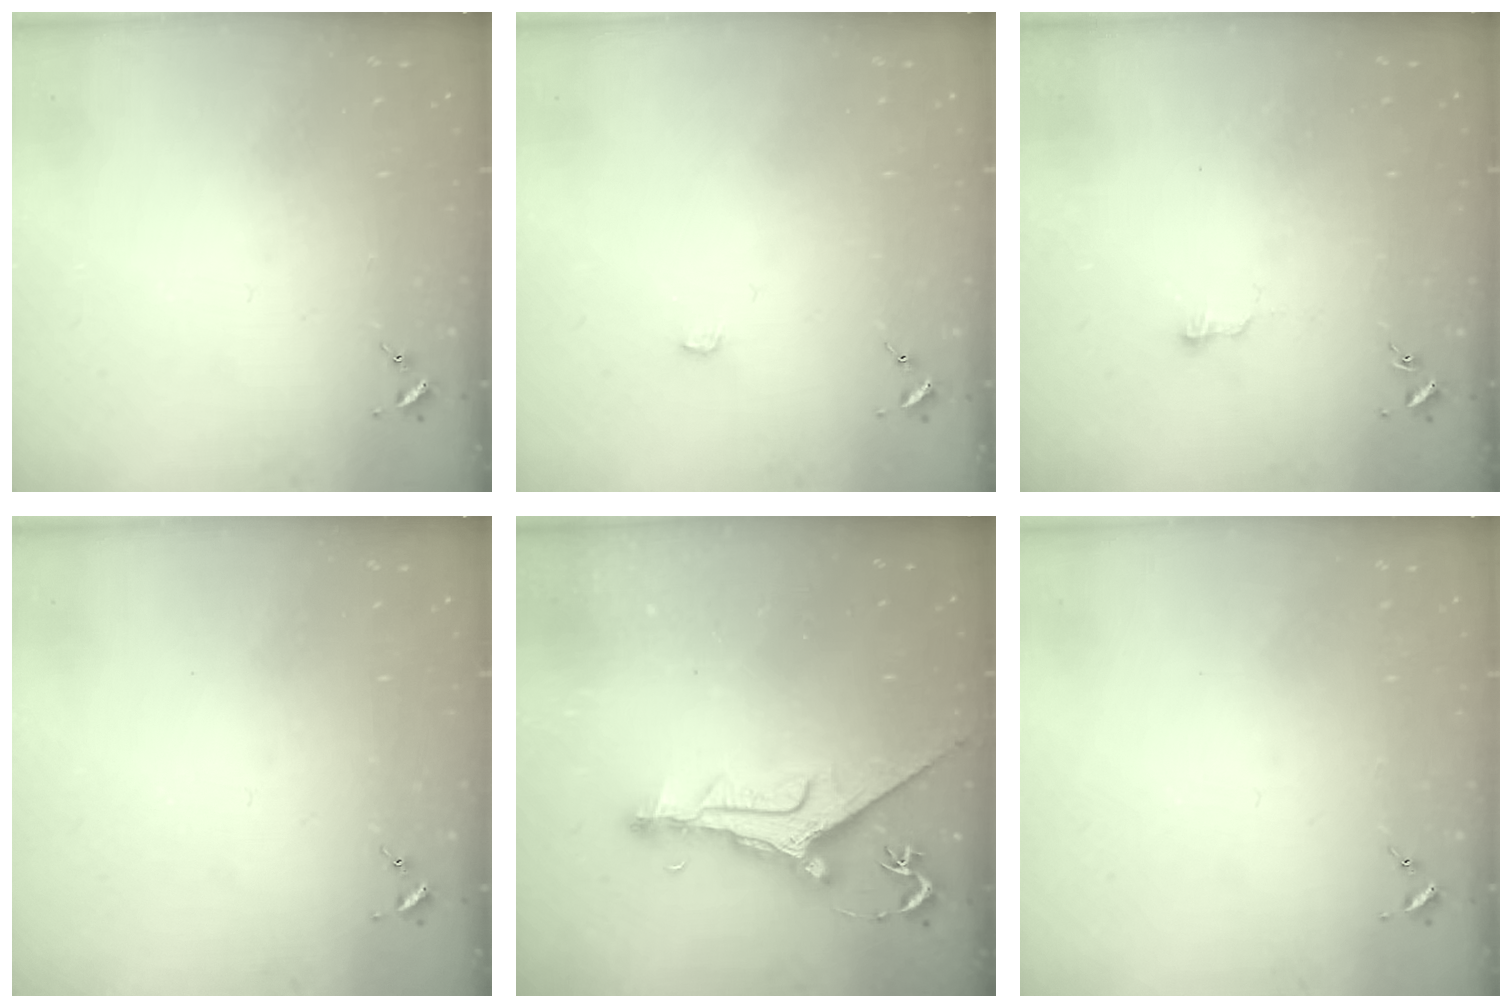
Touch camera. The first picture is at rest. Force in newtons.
{"total": 0.8, "press": 0.8, "slide": 0.1}
{"total": 3.6, "press": 3.6, "slide": 0.3}
{"total": 0.0}
{"total": 12.2, "press": 12.2, "slide": 0.8}
{"total": 0.0}